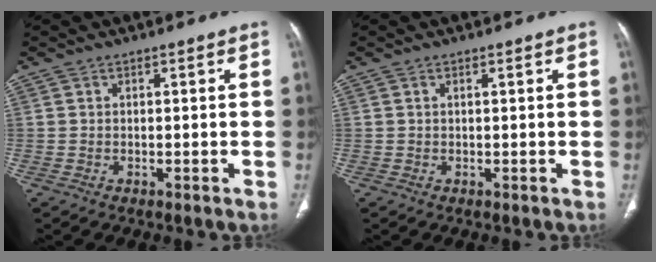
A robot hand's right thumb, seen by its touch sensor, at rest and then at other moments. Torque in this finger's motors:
{"motor_torque": [-0.11, 0.43, -0.44, 0.26, -0.01]}